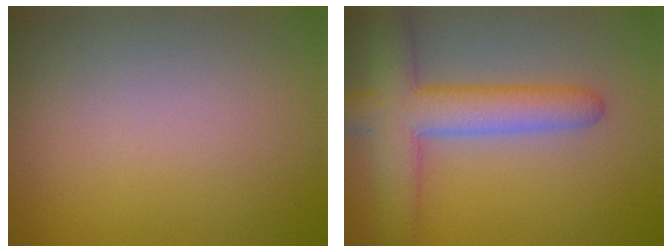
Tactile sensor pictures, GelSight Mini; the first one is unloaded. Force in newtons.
{"total": 6.3, "press": 6.3, "slide": 0.4}